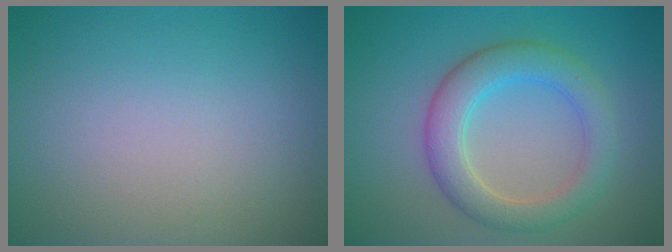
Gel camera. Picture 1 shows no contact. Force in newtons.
{"total": 4.8, "press": 4.8, "slide": 0.1}